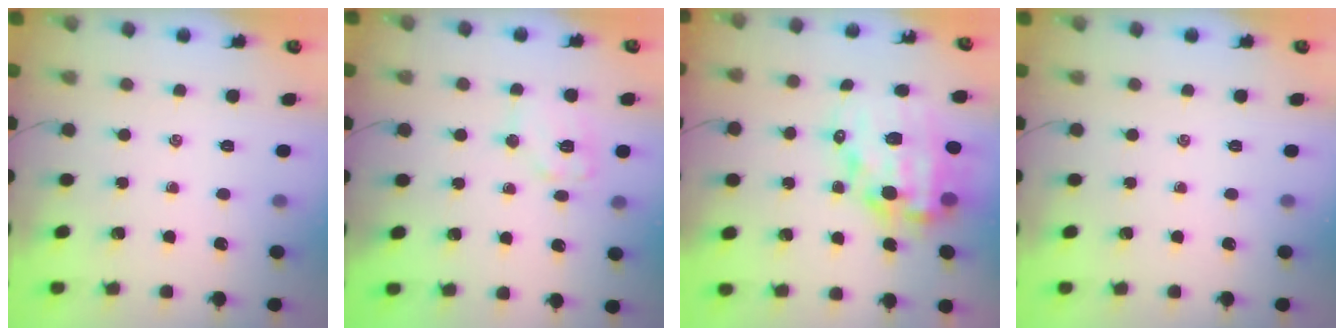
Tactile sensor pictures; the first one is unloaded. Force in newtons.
{"total": 9.7, "press": 9.6, "slide": 1.2}
{"total": 15.0, "press": 14.6, "slide": 3.4}
{"total": 0.0}